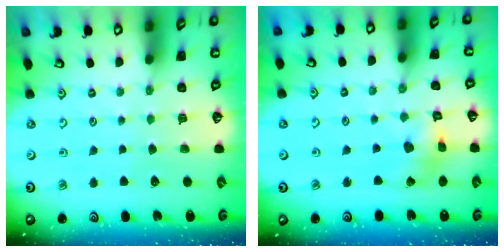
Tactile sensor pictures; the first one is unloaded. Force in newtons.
{"total": 6.3, "press": 6.2, "slide": 0.7}